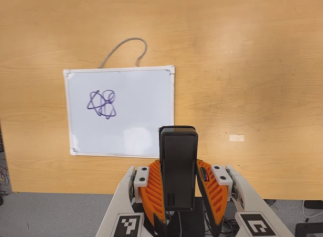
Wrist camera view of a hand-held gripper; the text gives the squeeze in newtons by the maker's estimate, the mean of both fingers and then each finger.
{"total": 3.4, "left": 1.8, "right": 4.9}